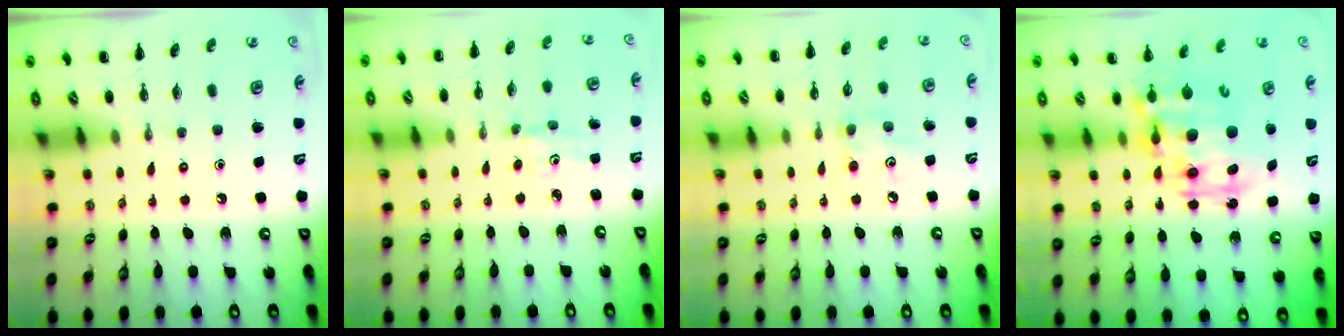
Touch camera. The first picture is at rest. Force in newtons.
{"total": 1.6, "press": 1.6, "slide": 0.2}
{"total": 3.9, "press": 3.8, "slide": 0.6}
{"total": 15.4, "press": 15.0, "slide": 3.4}